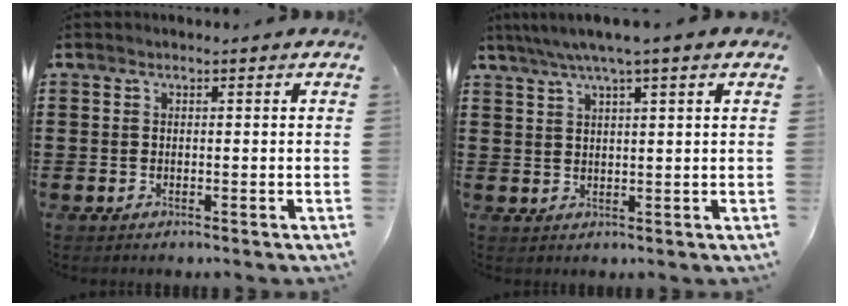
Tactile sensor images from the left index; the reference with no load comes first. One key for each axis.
{"total": 4.0, "fx": 2.5, "fy": -0.1, "fz": 3.1, "tx": -0.065, "ty": -0.001, "tz": 0.043}